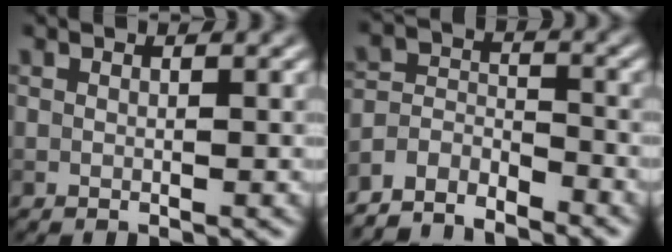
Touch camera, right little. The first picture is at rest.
{"total": 5.1, "force": [-4.6, 1.8, 1.1], "torque": [-0.015, -0.003, -0.097]}